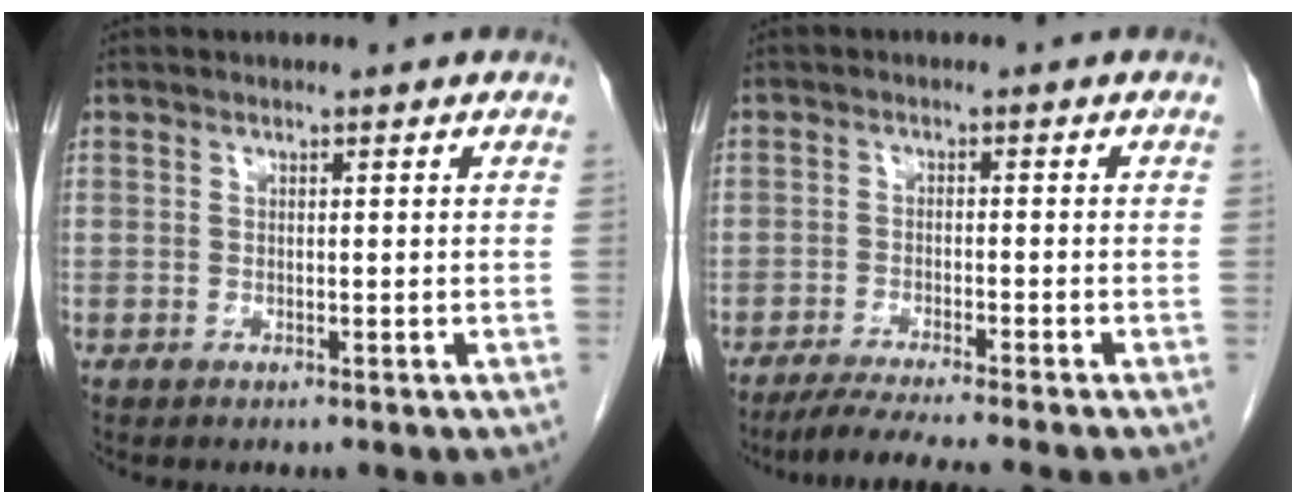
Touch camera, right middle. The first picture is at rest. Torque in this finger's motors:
{"motor_torque": [0.57, -0.44, 0.06, 0.02]}